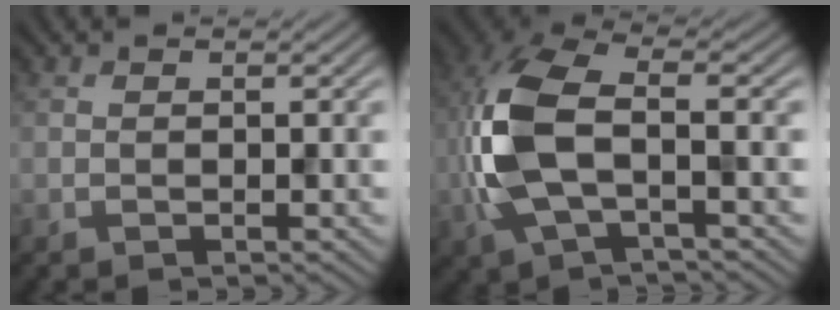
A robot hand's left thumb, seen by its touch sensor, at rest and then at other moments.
{"total": 11.0, "force": [-1.4, 5.2, 9.6], "torque": [-0.246, 0.002, -0.035]}